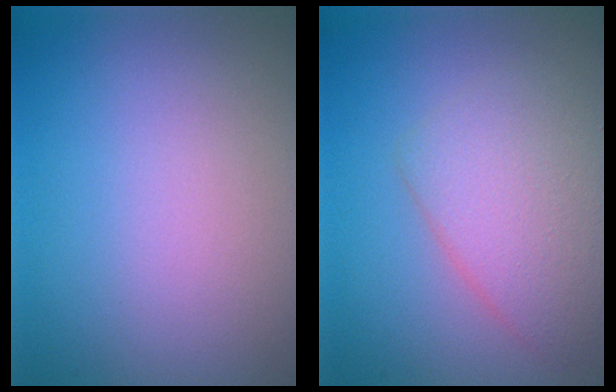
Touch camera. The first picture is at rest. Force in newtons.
{"total": 4.4, "press": 4.4, "slide": 0.1}